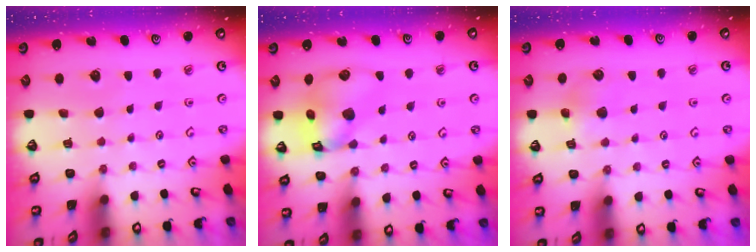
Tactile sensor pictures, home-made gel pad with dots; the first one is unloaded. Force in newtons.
{"total": 11.8, "press": 11.7, "slide": 1.6}
{"total": 5.7, "press": 5.7, "slide": 0.8}